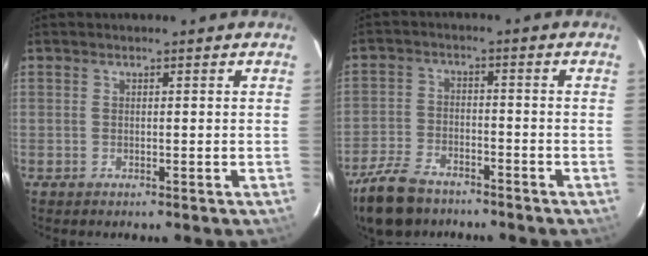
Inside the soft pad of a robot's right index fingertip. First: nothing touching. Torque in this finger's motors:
{"motor_torque": [0.66, -0.67, 0.21, 0.05]}